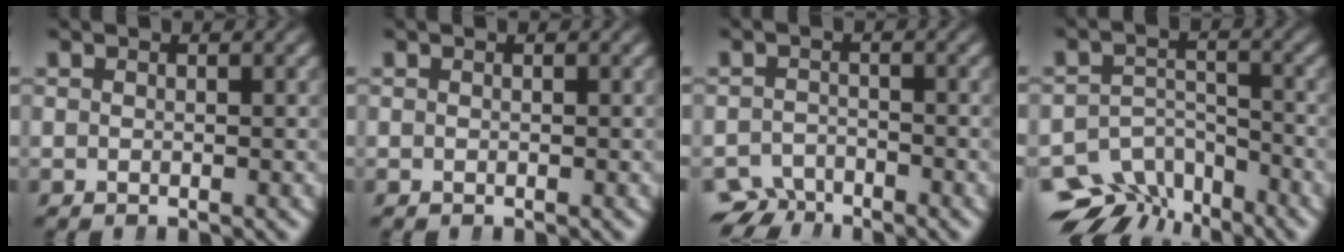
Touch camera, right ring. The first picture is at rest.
{"total": 0.0}
{"total": 3.6, "force": [-3.2, 1.7, 0.2], "torque": [0.002, -0.021, -0.051]}
{"total": 7.3, "force": [-4.9, 4.7, 2.7], "torque": [-0.048, -0.038, -0.073]}